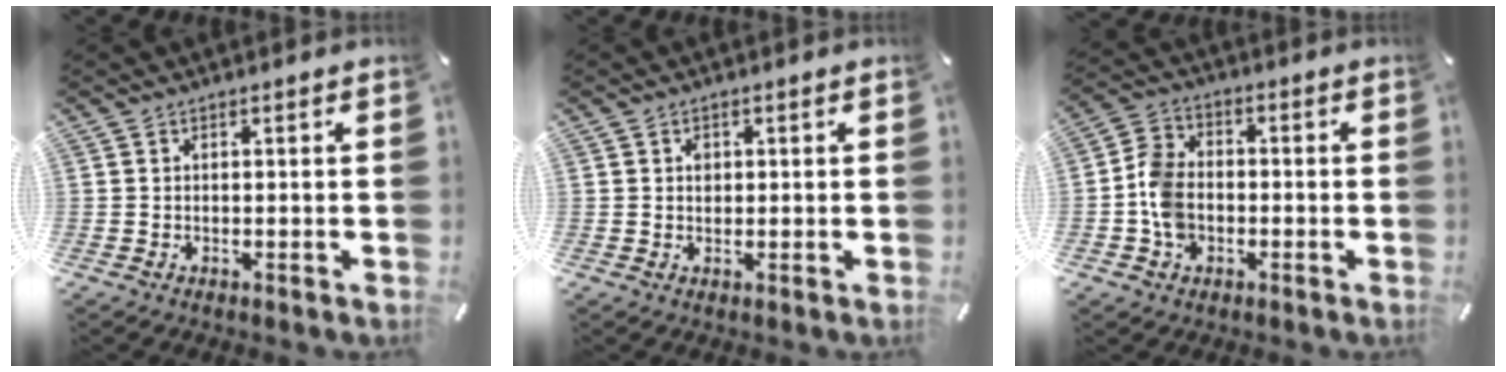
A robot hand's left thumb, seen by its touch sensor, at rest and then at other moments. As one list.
[{"total": 1.5, "force": [0.3, 1.3, 0.6], "torque": [-0.007, 0.003, 0.003]}, {"total": 8.2, "force": [-1.9, 6.6, 4.5], "torque": [-0.103, 0.018, -0.032]}]